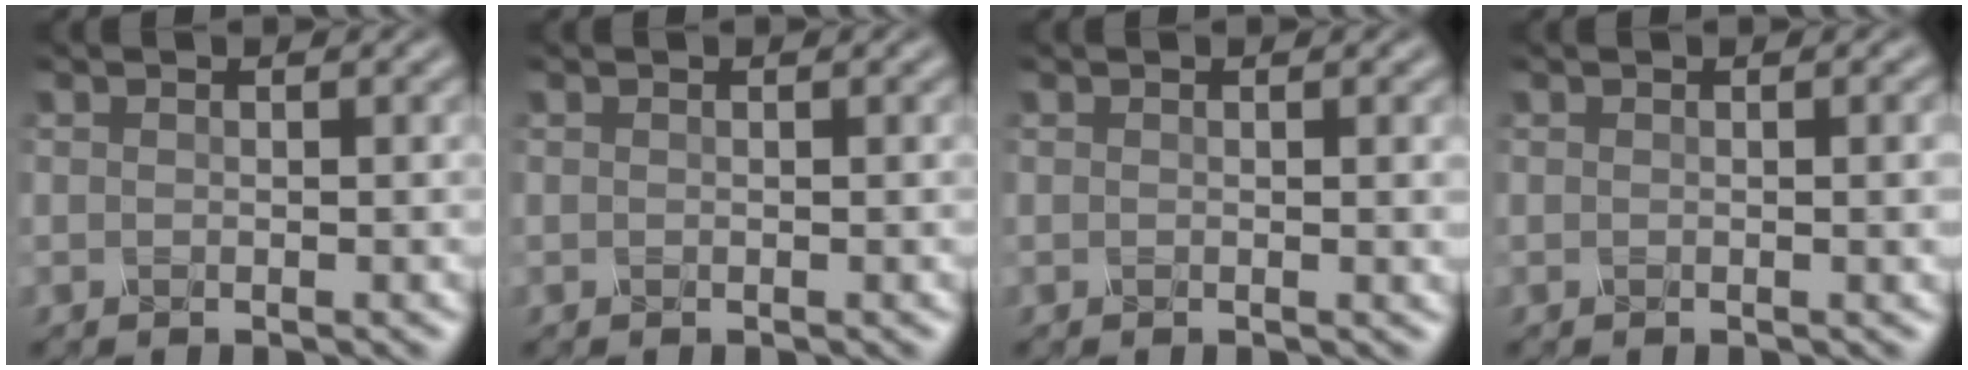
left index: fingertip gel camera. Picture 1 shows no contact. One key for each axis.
{"total": 0.0}
{"total": 1.0, "fx": 0.1, "fy": 0.4, "fz": 0.9, "tx": -0.006, "ty": 0.001, "tz": 0.000}
{"total": 2.0, "fx": 0.1, "fy": 0.7, "fz": 1.8, "tx": -0.014, "ty": 0.004, "tz": -0.002}